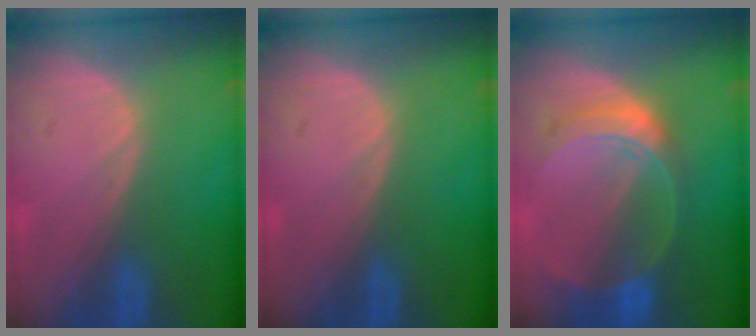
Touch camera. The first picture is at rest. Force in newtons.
{"total": 0.0}
{"total": 7.6, "press": 6.8, "slide": 3.5}